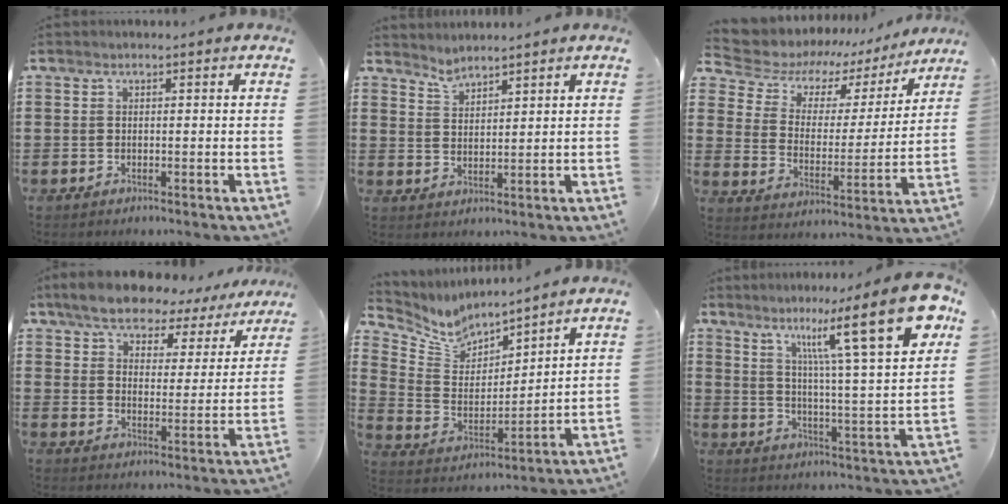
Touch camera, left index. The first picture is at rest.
{"total": 2.5, "force": [2.5, 0.1, -0.2], "torque": [-0.004, -0.008, 0.048]}
{"total": 5.5, "force": [4.1, 3.5, 1.0], "torque": [-0.052, -0.027, 0.067]}
{"total": 7.3, "force": [6.7, 1.9, 2.0], "torque": [-0.075, -0.031, 0.120]}
{"total": 6.3, "force": [5.7, 2.5, 1.2], "torque": [-0.065, -0.040, 0.100]}
{"total": 16.0, "force": [10.0, 1.5, 12.5], "torque": [-0.205, -0.053, 0.145]}